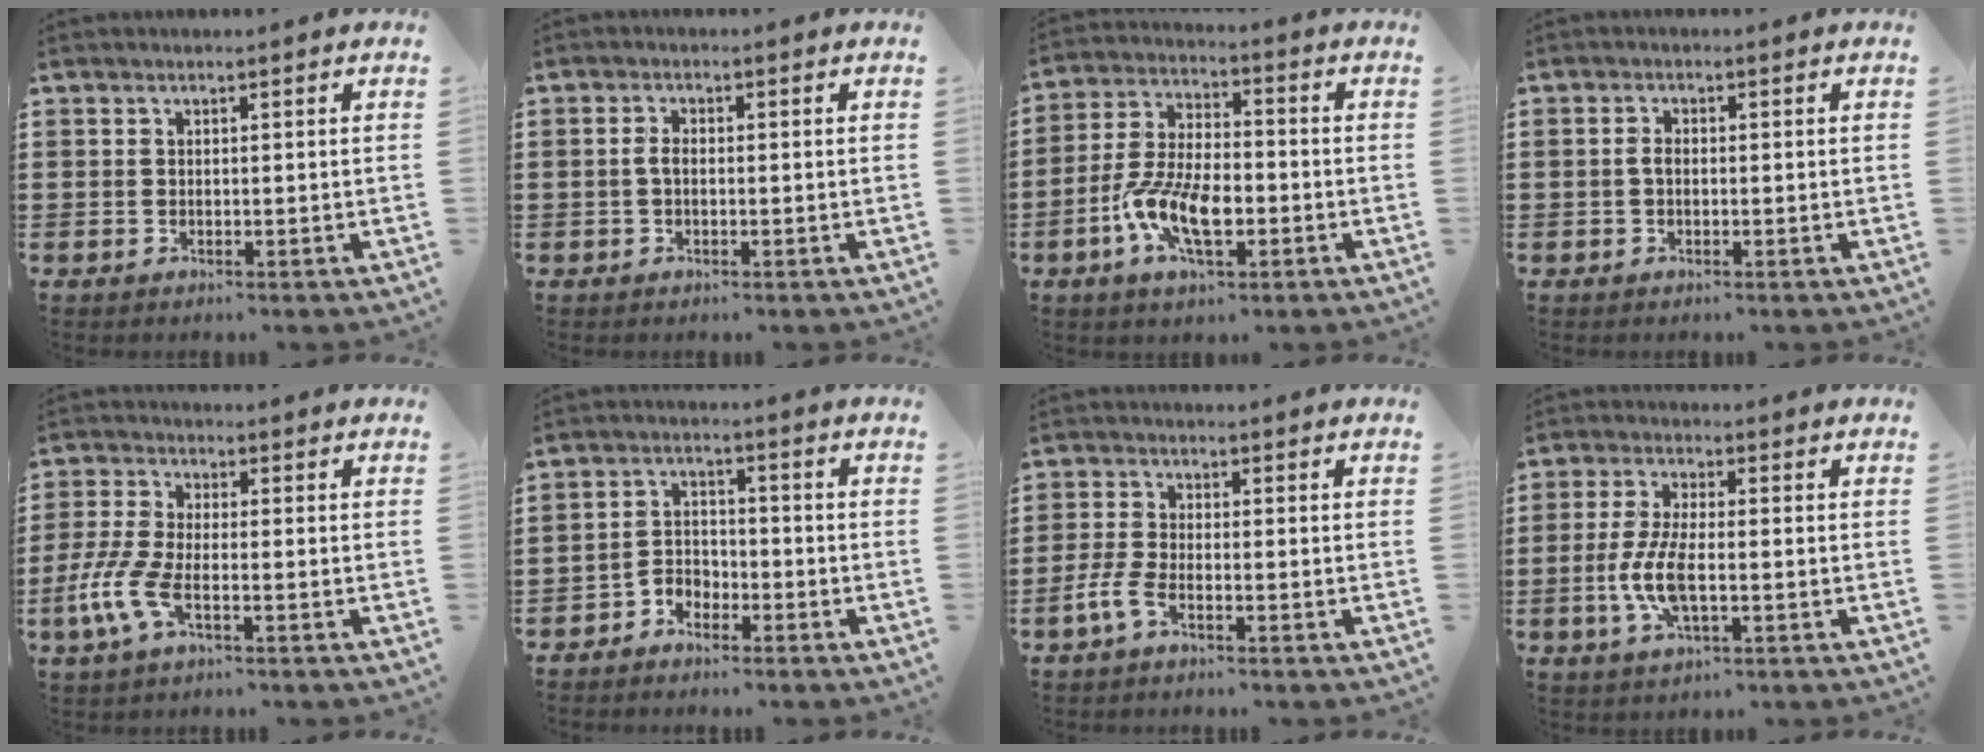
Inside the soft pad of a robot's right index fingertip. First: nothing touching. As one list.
[{"total": 1.8, "force": [-0.3, 0.9, 1.6], "torque": [-0.038, -0.002, -0.008]}, {"total": 9.7, "force": [-3.6, 4.3, 7.8], "torque": [-0.184, -0.011, -0.070]}, {"total": 1.6, "force": [-0.3, 0.9, 1.3], "torque": [-0.034, -0.001, -0.007]}, {"total": 6.5, "force": [-2.8, 2.2, 5.5], "torque": [-0.148, -0.022, -0.060]}, {"total": 3.1, "force": [-2.7, 1.4, 0.4], "torque": [-0.017, 0.006, -0.058]}, {"total": 3.6, "force": [-2.0, 0.9, 2.8], "torque": [-0.075, -0.009, -0.045]}, {"total": 6.9, "force": [-1.6, 2.4, 6.3], "torque": [-0.142, -0.007, -0.035]}]